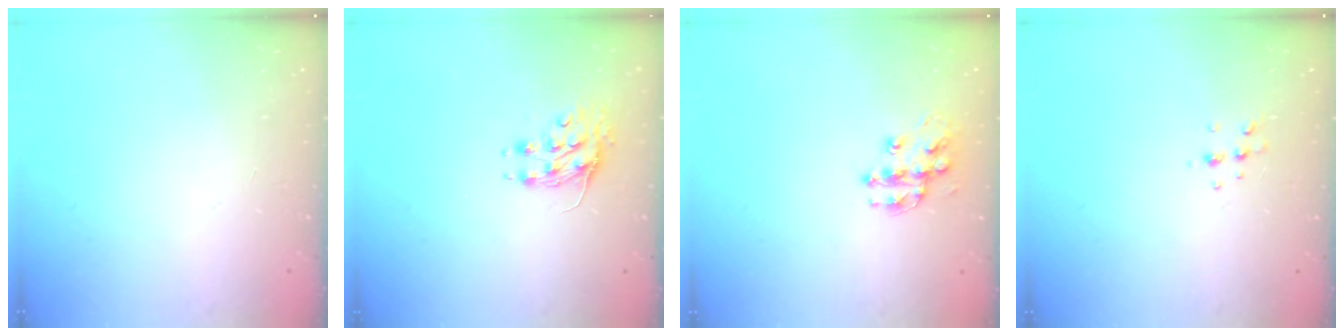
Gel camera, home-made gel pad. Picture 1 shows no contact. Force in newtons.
{"total": 8.4, "press": 8.3, "slide": 1.0}
{"total": 11.8, "press": 11.8, "slide": 0.6}
{"total": 5.3, "press": 5.2, "slide": 1.4}